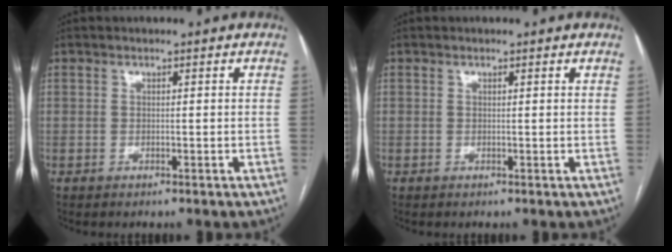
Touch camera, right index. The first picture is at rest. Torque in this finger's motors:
{"motor_torque": [0.02, 0.04, 0.03, 0.00]}